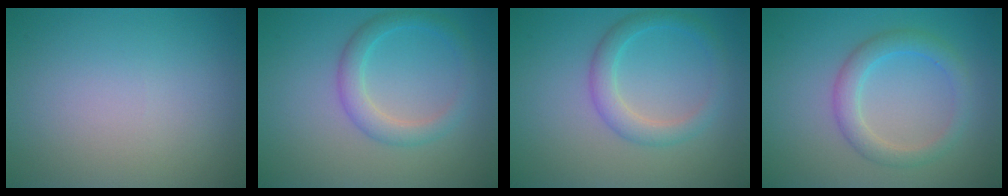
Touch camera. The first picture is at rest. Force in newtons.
{"total": 2.7, "press": 2.7, "slide": 0.1}
{"total": 2.7, "press": 2.7, "slide": 0.1}
{"total": 2.9, "press": 2.9, "slide": 0.1}